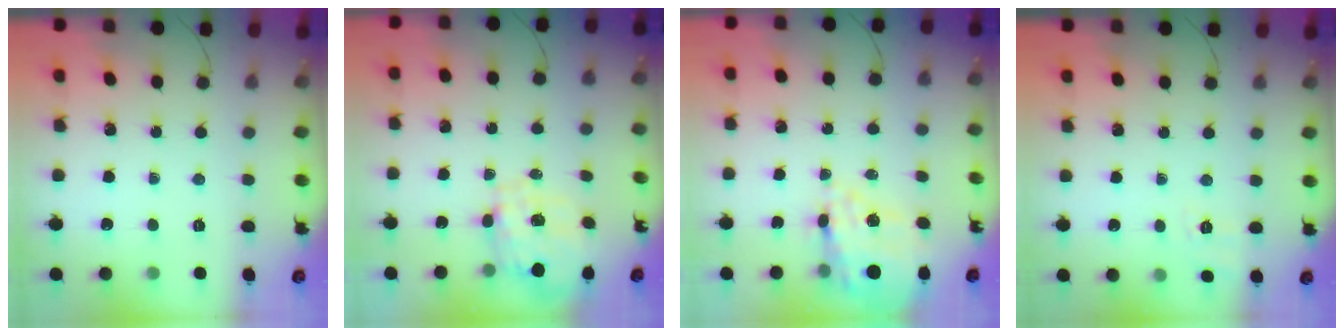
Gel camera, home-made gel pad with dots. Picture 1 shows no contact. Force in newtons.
{"total": 1.5, "press": 1.4, "slide": 0.4}
{"total": 11.2, "press": 10.7, "slide": 3.3}
{"total": 2.3, "press": 1.2, "slide": 1.9}